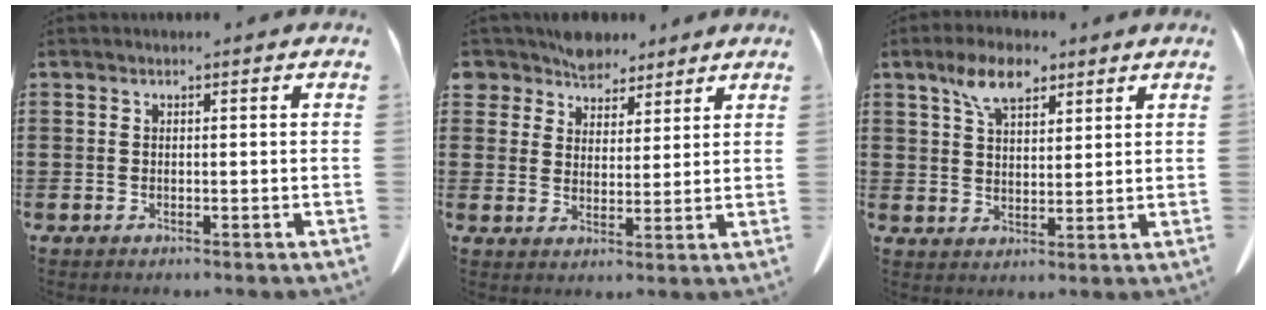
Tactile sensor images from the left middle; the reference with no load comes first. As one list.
[{"total": 5.9, "force": [5.3, 2.6, 0.3], "torque": [-0.035, -0.019, 0.099]}, {"total": 7.2, "force": [4.7, 3.4, 4.3], "torque": [-0.090, 0.003, 0.085]}]